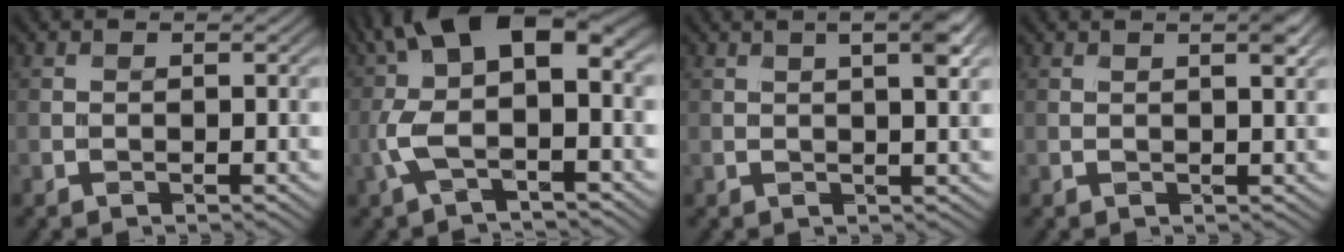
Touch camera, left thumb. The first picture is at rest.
{"total": 10.1, "force": [0.7, 4.1, 9.2], "torque": [-0.189, 0.016, 0.002]}
{"total": 3.5, "force": [1.8, 0.4, 2.9], "torque": [-0.050, 0.004, 0.030]}
{"total": 1.9, "force": [1.2, 0.1, 1.5], "torque": [-0.025, 0.005, 0.021]}